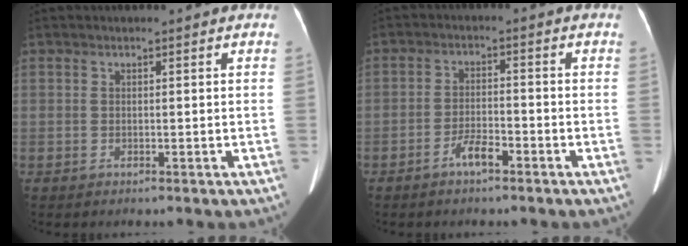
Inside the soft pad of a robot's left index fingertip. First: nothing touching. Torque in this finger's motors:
{"motor_torque": [0.08, 0.07, 0.01, 0.02]}